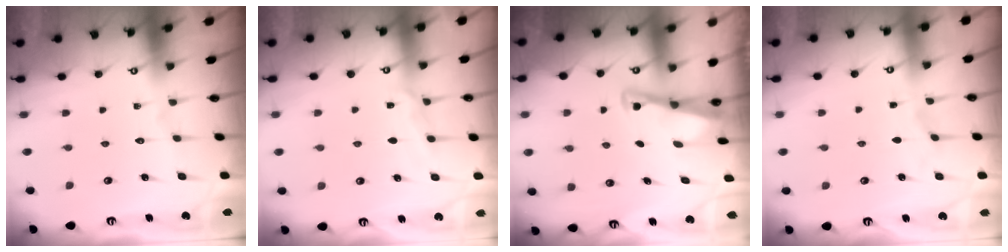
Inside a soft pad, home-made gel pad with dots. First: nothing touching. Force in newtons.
{"total": 4.8, "press": 4.7, "slide": 0.4}
{"total": 2.8, "press": 2.8, "slide": 0.4}
{"total": 2.4, "press": 2.4, "slide": 0.2}